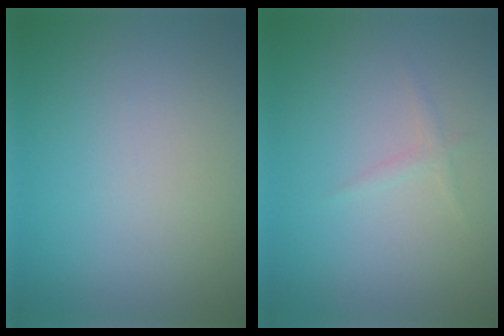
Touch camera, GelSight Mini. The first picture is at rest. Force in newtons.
{"total": 0.8, "press": 0.8, "slide": 0.1}